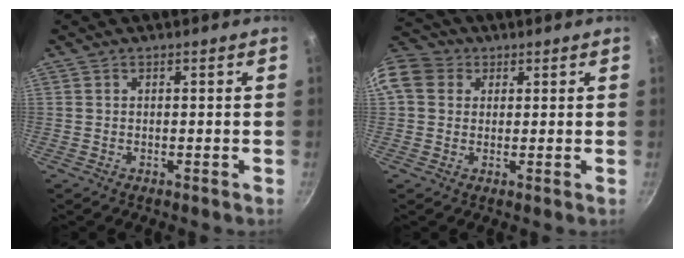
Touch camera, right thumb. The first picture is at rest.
{"total": 11.3, "force": [3.0, 9.6, 5.3], "torque": [-0.104, 0.024, 0.042]}